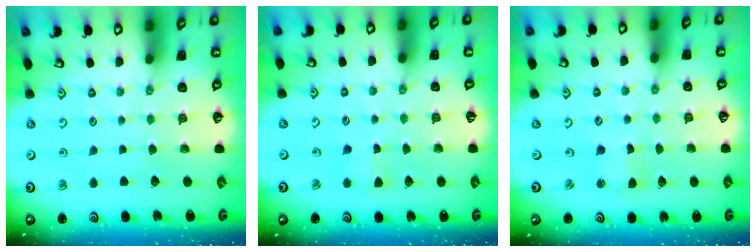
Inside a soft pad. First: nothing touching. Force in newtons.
{"total": 2.2, "press": 2.2, "slide": 0.2}
{"total": 1.4, "press": 1.4, "slide": 0.2}